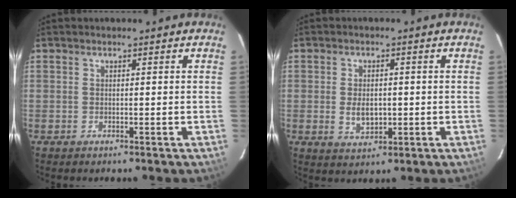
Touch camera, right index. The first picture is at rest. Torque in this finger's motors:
{"motor_torque": [0.14, 0.12, 0.11, 0.02]}